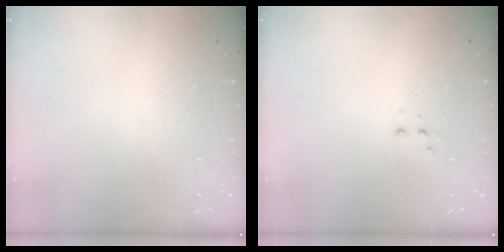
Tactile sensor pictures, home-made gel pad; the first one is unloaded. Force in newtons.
{"total": 3.0, "press": 2.9, "slide": 0.7}